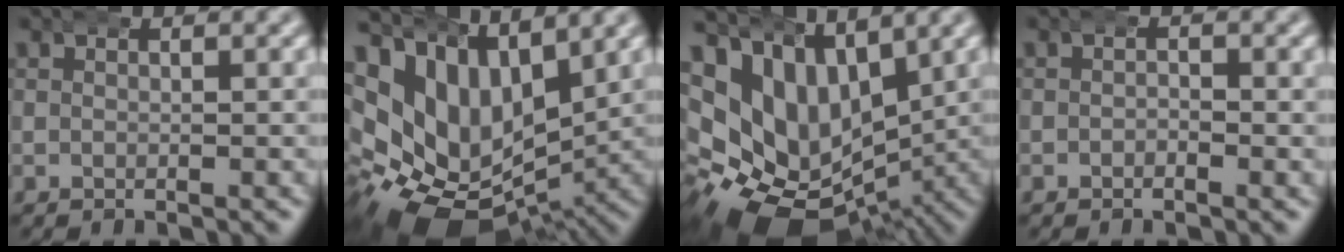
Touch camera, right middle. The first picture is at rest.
{"total": 17.8, "force": [-0.3, 14.1, 10.9], "torque": [-0.239, -0.059, 0.015]}
{"total": 18.8, "force": [-1.9, 14.9, 11.3], "torque": [-0.240, -0.066, -0.008]}
{"total": 0.6, "force": [-0.5, 0.3, 0.1], "torque": [0.004, -0.002, -0.009]}